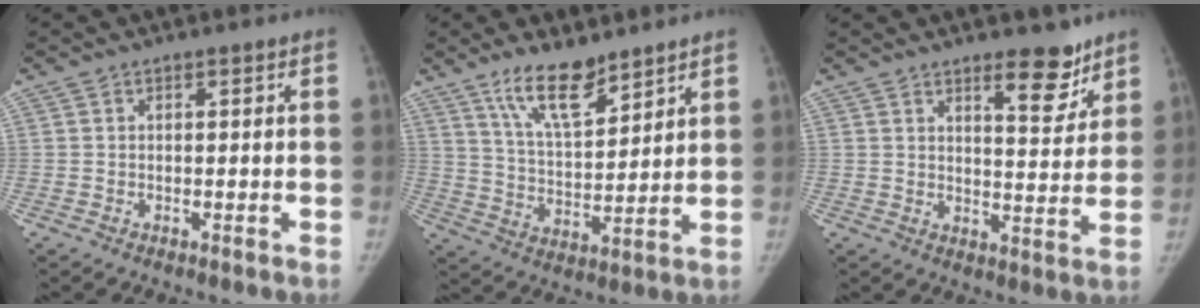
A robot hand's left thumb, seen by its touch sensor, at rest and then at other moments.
{"total": 11.1, "force": [8.1, 3.8, 6.5], "torque": [-0.096, -0.059, 0.156]}
{"total": 8.3, "force": [5.9, 2.9, 5.0], "torque": [-0.042, -0.044, 0.085]}